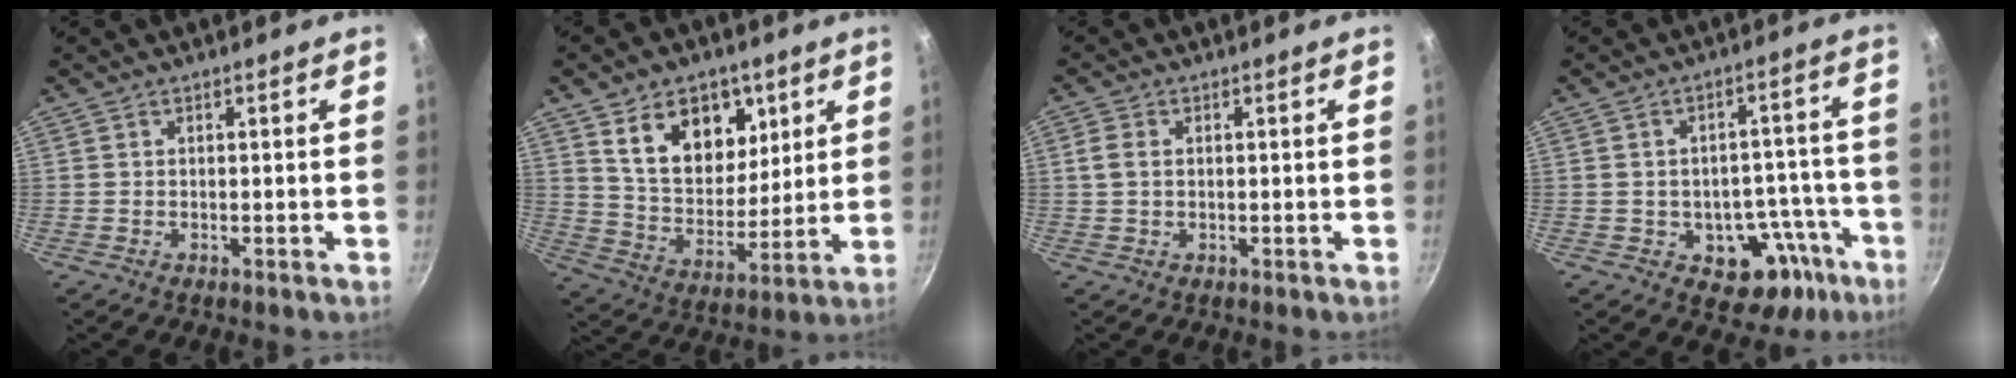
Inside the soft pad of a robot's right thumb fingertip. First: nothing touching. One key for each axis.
{"total": 15.5, "fx": 7.3, "fy": 10.4, "fz": 8.9, "tx": -0.098, "ty": -0.042, "tz": 0.139}
{"total": 2.9, "fx": 0.5, "fy": 1.9, "fz": 2.1, "tx": -0.050, "ty": 0.004, "tz": 0.011}
{"total": 12.1, "fx": -6.0, "fy": 7.8, "fz": 7.1, "tx": -0.056, "ty": 0.054, "tz": -0.071}